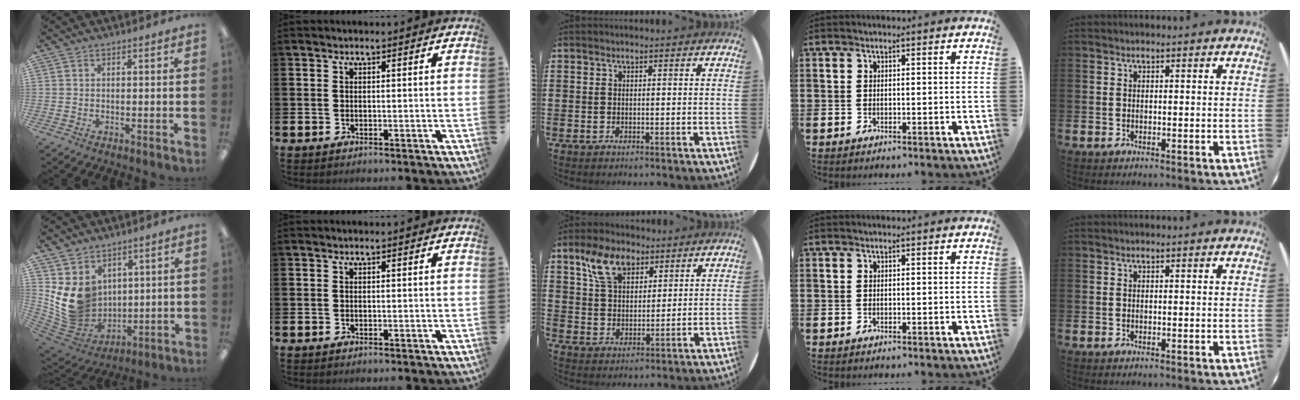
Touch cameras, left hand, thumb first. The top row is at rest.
{"thumb": {"total": 12.0, "force": [4.1, 10.2, 4.9], "torque": [-0.122, -0.037, 0.087]}, "middle": {"total": 7.7, "force": [5.1, 4.2, 4.1], "torque": [-0.090, 0.004, 0.094]}}